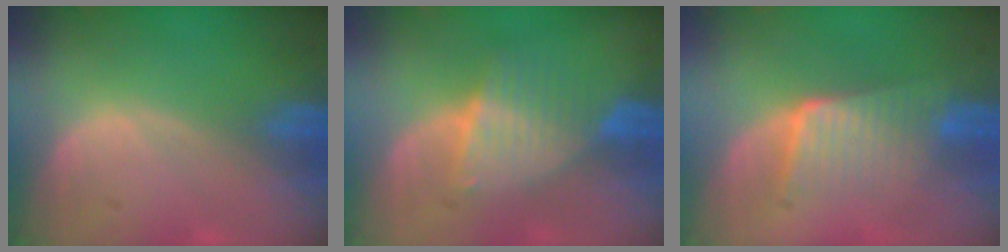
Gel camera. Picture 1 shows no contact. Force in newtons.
{"total": 6.5, "press": 5.9, "slide": 2.8}
{"total": 6.6, "press": 5.8, "slide": 3.1}